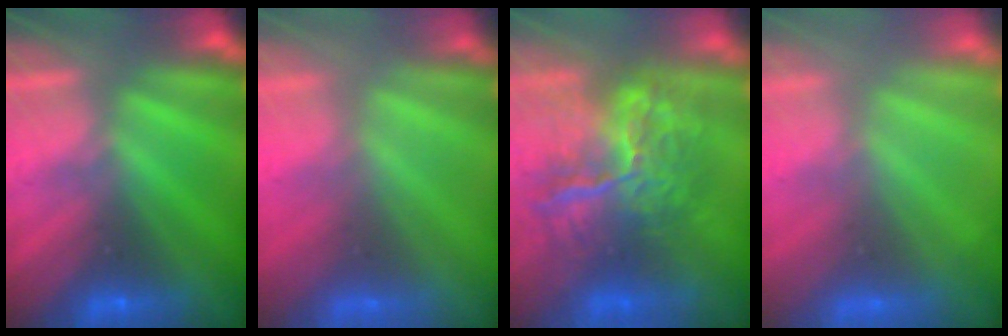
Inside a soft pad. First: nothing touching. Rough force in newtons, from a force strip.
{"total": 8.8}
{"total": 13.2}
{"total": 5.6}